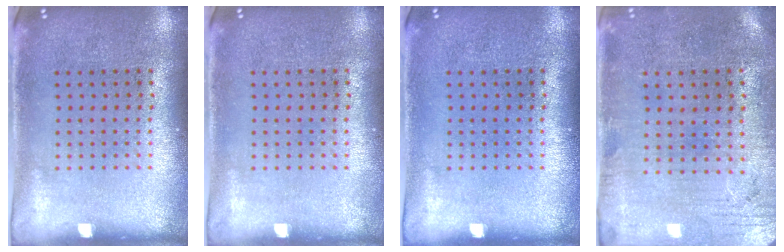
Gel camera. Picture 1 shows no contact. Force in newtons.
{"total": 0.0}
{"total": 0.0}
{"total": 0.5, "press": 0.2, "slide": 0.5}